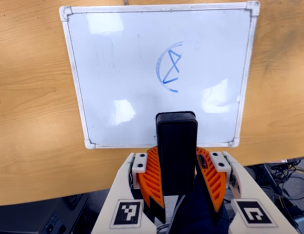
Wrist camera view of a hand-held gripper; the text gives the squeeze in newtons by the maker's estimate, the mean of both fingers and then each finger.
{"total": 6.7, "left": 7.4, "right": 5.9}